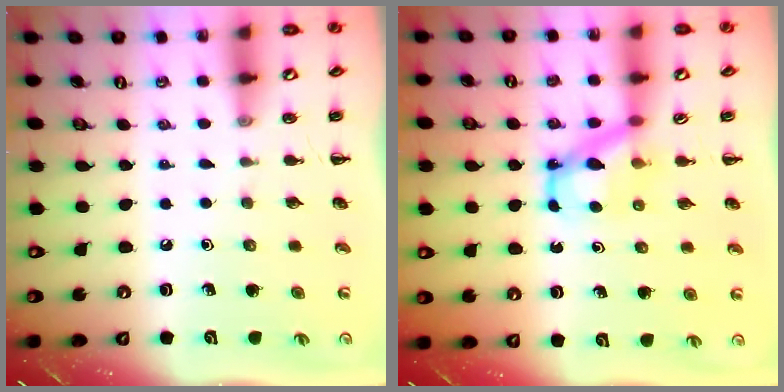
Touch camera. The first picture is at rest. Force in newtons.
{"total": 5.7, "press": 5.6, "slide": 0.7}